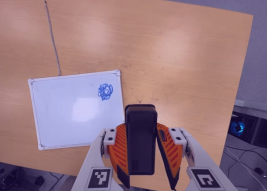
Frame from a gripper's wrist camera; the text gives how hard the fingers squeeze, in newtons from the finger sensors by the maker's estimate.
{"total": 4.5, "left": 3.7, "right": 5.4}